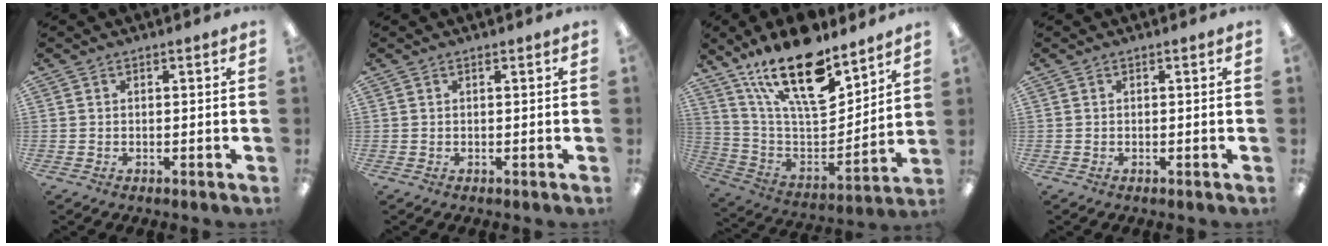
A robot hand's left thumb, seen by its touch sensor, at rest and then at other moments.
{"total": 0.0}
{"total": 22.9, "force": [15.3, 8.8, 14.6], "torque": [-0.256, -0.096, 0.265]}
{"total": 0.0}